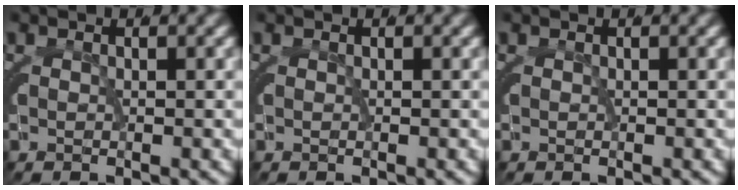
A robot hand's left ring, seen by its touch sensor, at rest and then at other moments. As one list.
[{"total": 0.0}, {"total": 0.0}]